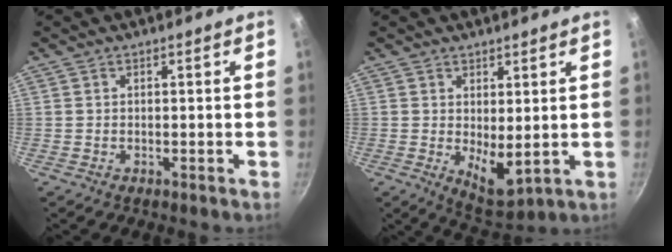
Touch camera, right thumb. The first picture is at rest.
{"total": 7.0, "force": [0.8, 3.2, 6.1], "torque": [-0.078, -0.024, 0.026]}